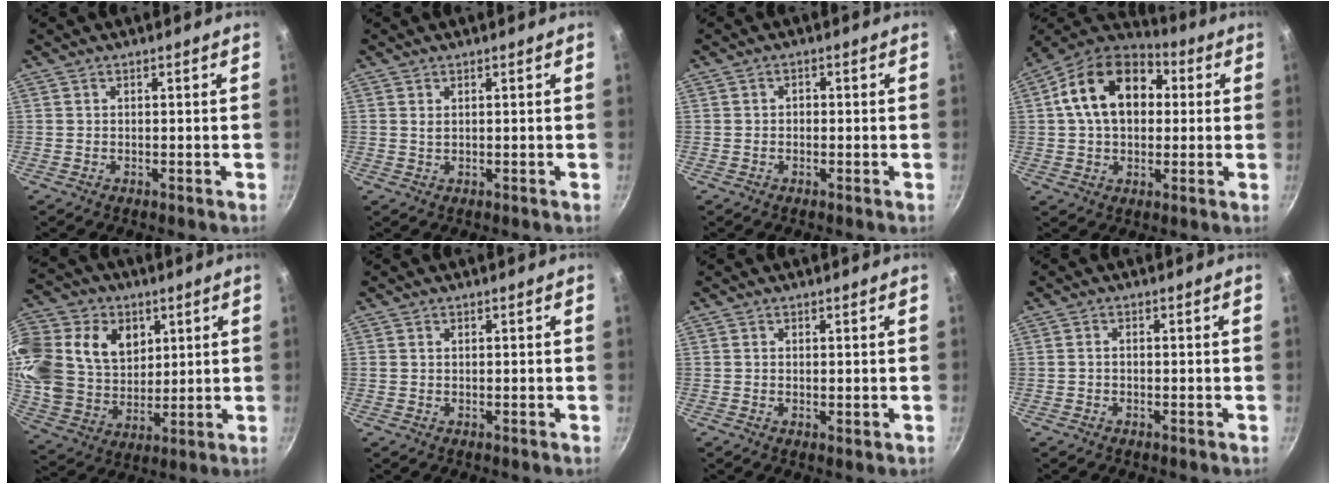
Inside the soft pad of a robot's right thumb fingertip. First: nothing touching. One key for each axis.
{"total": 0.9, "fx": 0.5, "fy": 0.4, "fz": 0.6, "tx": -0.012, "ty": -0.002, "tz": 0.009}
{"total": 1.1, "fx": -0.2, "fy": 0.9, "fz": 0.6, "tx": -0.008, "ty": 0.004, "tz": -0.006}
{"total": 17.8, "fx": 3.3, "fy": 12.4, "fz": 12.4, "tx": -0.182, "ty": 0.030, "tz": 0.036}
{"total": 27.8, "fx": 9.6, "fy": 21.2, "fz": 15.3, "tx": -0.331, "ty": 0.014, "tz": 0.180}
{"total": 0.6, "fx": 0.2, "fy": 0.4, "fz": 0.2, "tx": -0.005, "ty": 0.003, "tz": 0.004}
{"total": 1.0, "fx": 0.2, "fy": 0.5, "fz": 0.9, "tx": -0.014, "ty": -0.006, "tz": 0.001}
{"total": 0.9, "fx": -0.4, "fy": 0.6, "fz": 0.6, "tx": -0.013, "ty": 0.008, "tz": -0.006}